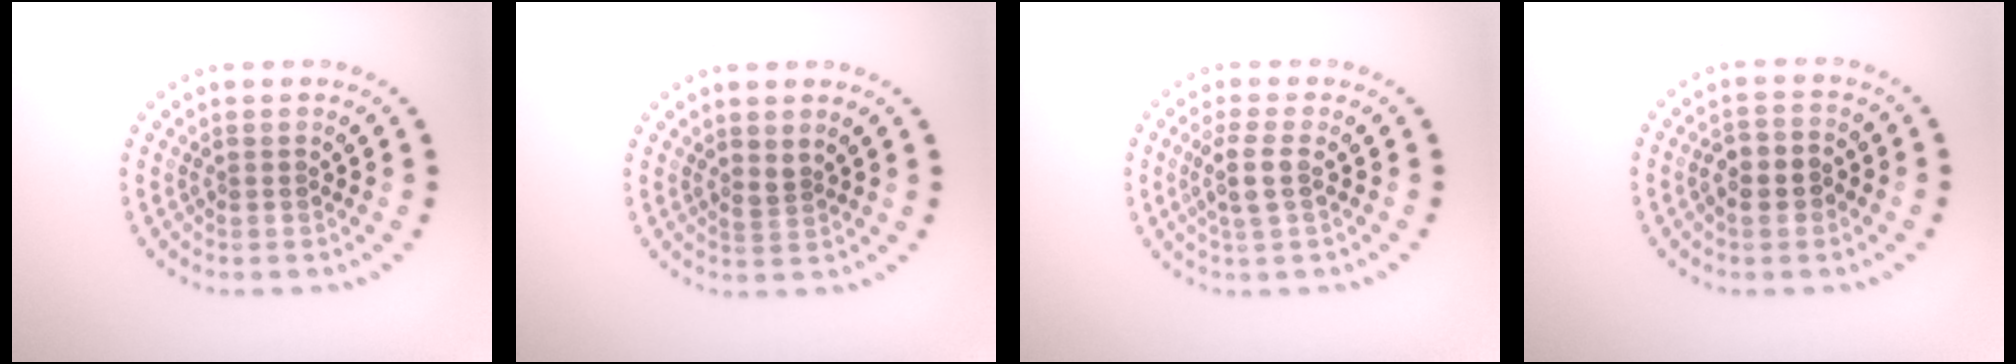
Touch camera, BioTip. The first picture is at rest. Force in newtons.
{"total": 1.0, "press": 0.6, "slide": 0.8}
{"total": 2.3, "press": 2.0, "slide": 1.1}
{"total": 2.7, "press": 2.6, "slide": 0.7}